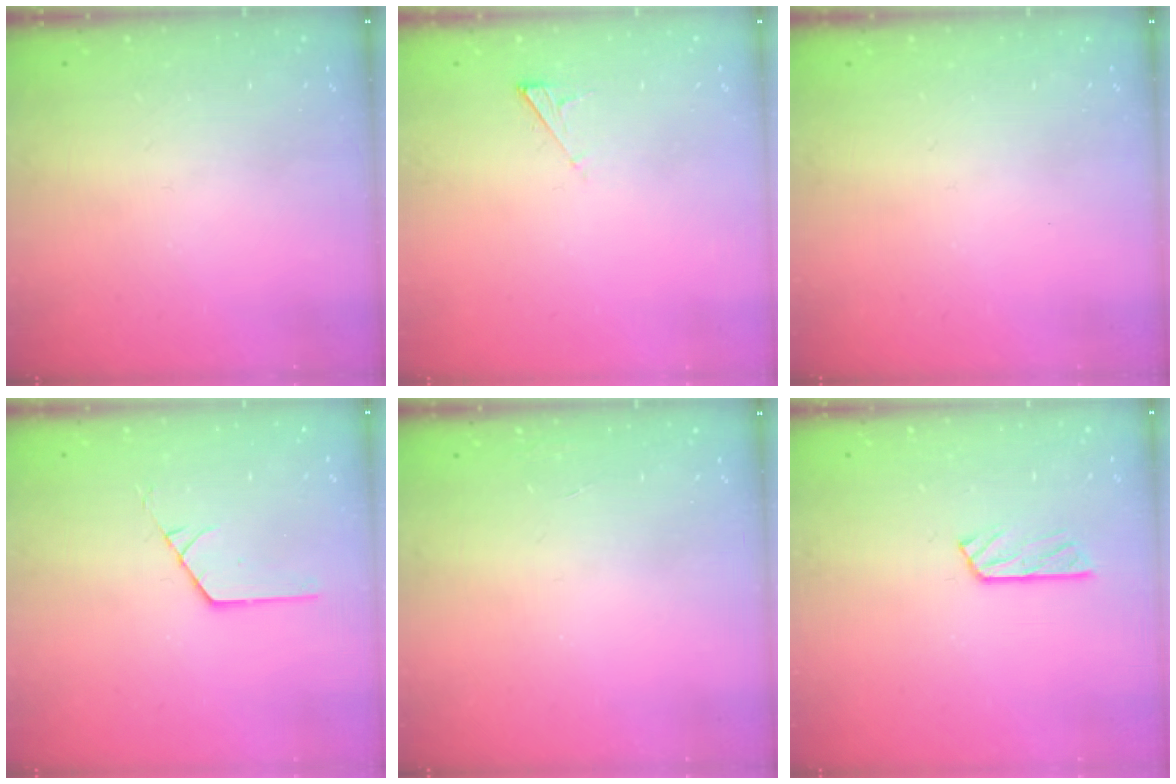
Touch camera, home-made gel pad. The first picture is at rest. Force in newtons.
{"total": 2.5, "press": 2.4, "slide": 0.3}
{"total": 0.0}
{"total": 1.3, "press": 1.3, "slide": 0.1}
{"total": 0.0}
{"total": 5.8, "press": 5.8, "slide": 0.2}